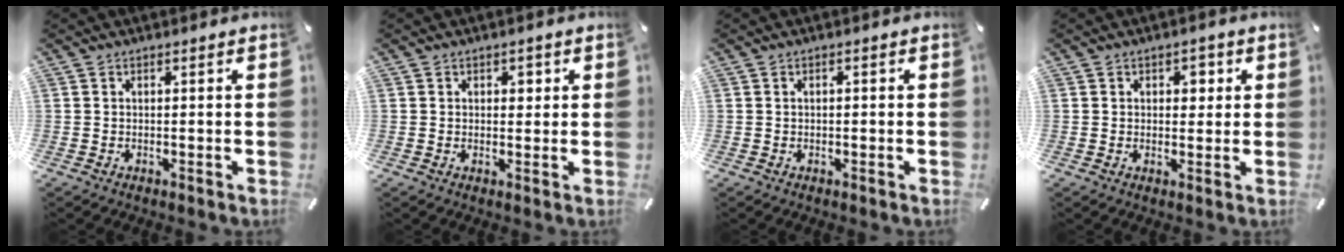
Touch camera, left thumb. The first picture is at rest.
{"total": 1.9, "force": [0.6, 1.6, 0.8], "torque": [0.005, -0.003, 0.001]}
{"total": 0.7, "force": [-0.1, 0.4, 0.6], "torque": [-0.010, 0.002, -0.003]}
{"total": 2.7, "force": [0.8, 2.1, 1.4], "torque": [-0.008, -0.002, 0.004]}